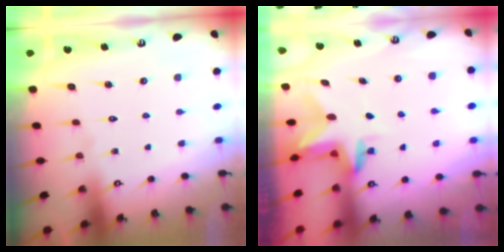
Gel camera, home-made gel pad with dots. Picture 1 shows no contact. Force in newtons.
{"total": 2.9, "press": 2.9, "slide": 0.2}